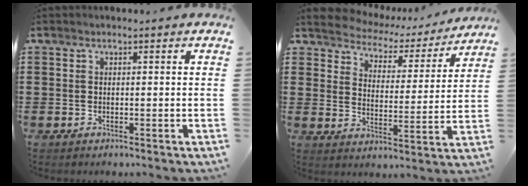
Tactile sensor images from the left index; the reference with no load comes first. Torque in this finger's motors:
{"motor_torque": [1.58, -0.56, 0.22, -0.01]}